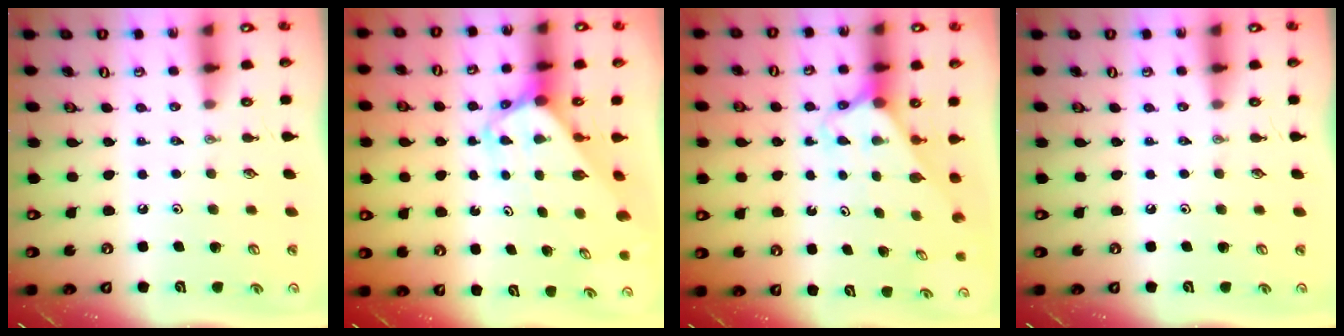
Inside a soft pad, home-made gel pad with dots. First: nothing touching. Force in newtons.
{"total": 3.0, "press": 3.0, "slide": 0.1}
{"total": 2.6, "press": 2.6, "slide": 0.2}
{"total": 0.0}